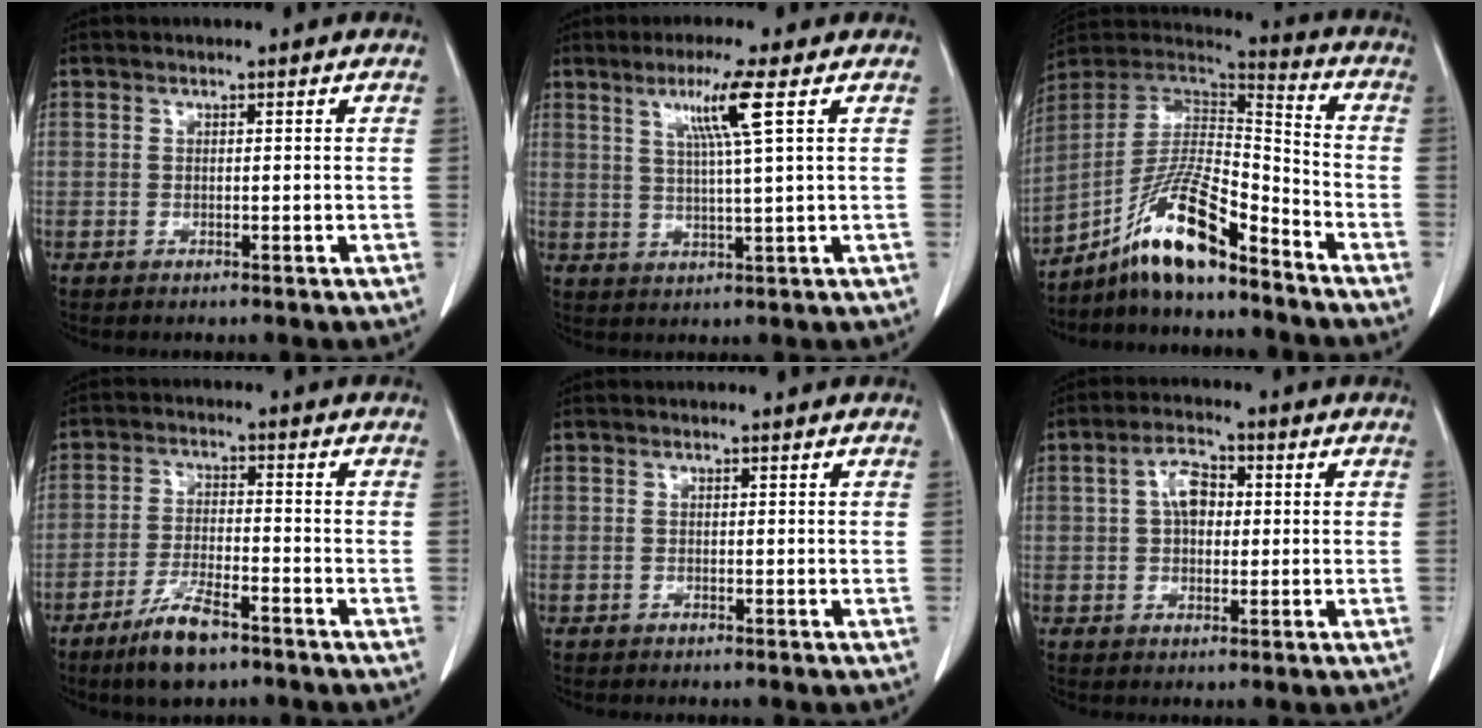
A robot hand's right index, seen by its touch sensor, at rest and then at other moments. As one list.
[{"total": 6.4, "force": [2.7, -1.3, 5.6], "torque": [-0.109, -0.005, 0.053]}, {"total": 14.4, "force": [-10.2, 2.2, 9.9], "torque": [-0.184, 0.016, -0.183]}, {"total": 7.5, "force": [-5.2, 1.6, 5.1], "torque": [-0.105, -0.010, -0.094]}, {"total": 0.0}, {"total": 5.5, "force": [0.8, 3.6, 4.2], "torque": [-0.077, 0.016, 0.013]}]